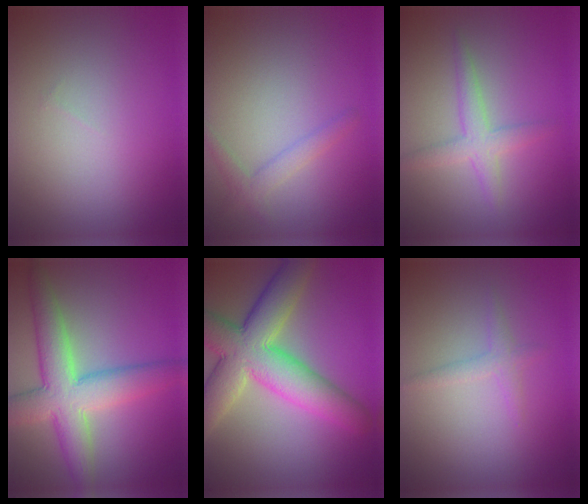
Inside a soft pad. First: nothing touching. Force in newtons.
{"total": 1.8, "press": 1.7, "slide": 0.1}
{"total": 2.5, "press": 2.5, "slide": 0.2}
{"total": 7.4, "press": 7.4, "slide": 0.5}
{"total": 9.5, "press": 9.5, "slide": 0.7}
{"total": 1.3, "press": 1.3, "slide": 0.1}